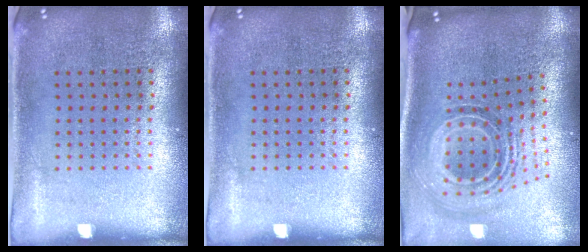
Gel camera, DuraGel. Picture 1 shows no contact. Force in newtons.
{"total": 0.0}
{"total": 2.0, "press": 1.4, "slide": 1.3}